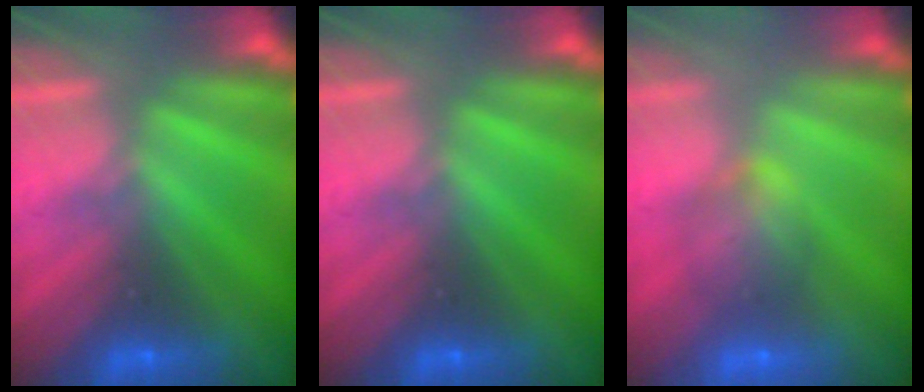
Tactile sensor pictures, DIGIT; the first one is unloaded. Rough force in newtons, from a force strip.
{"total": 0.0}
{"total": 7.8}